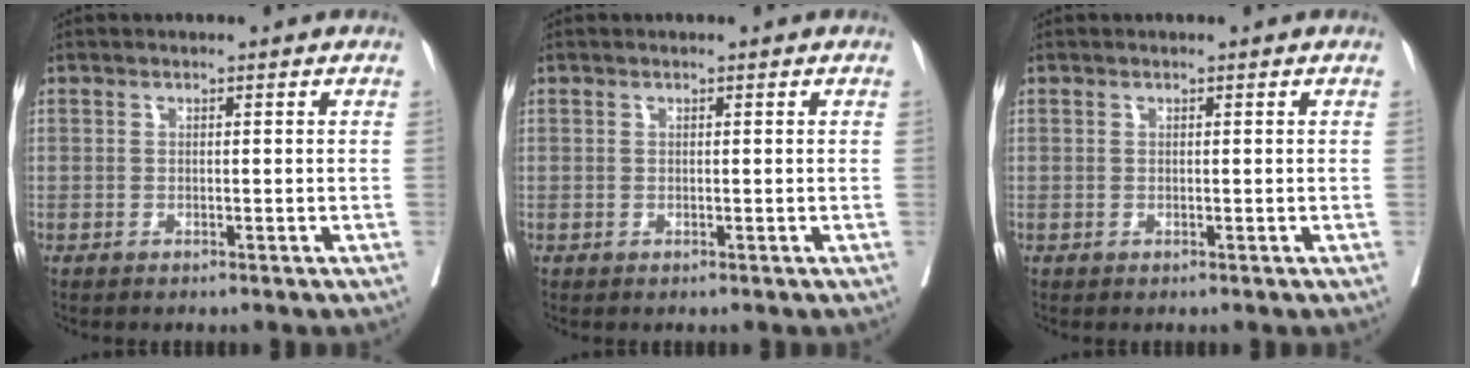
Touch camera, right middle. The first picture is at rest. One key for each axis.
{"total": 0.0}
{"total": 0.0}